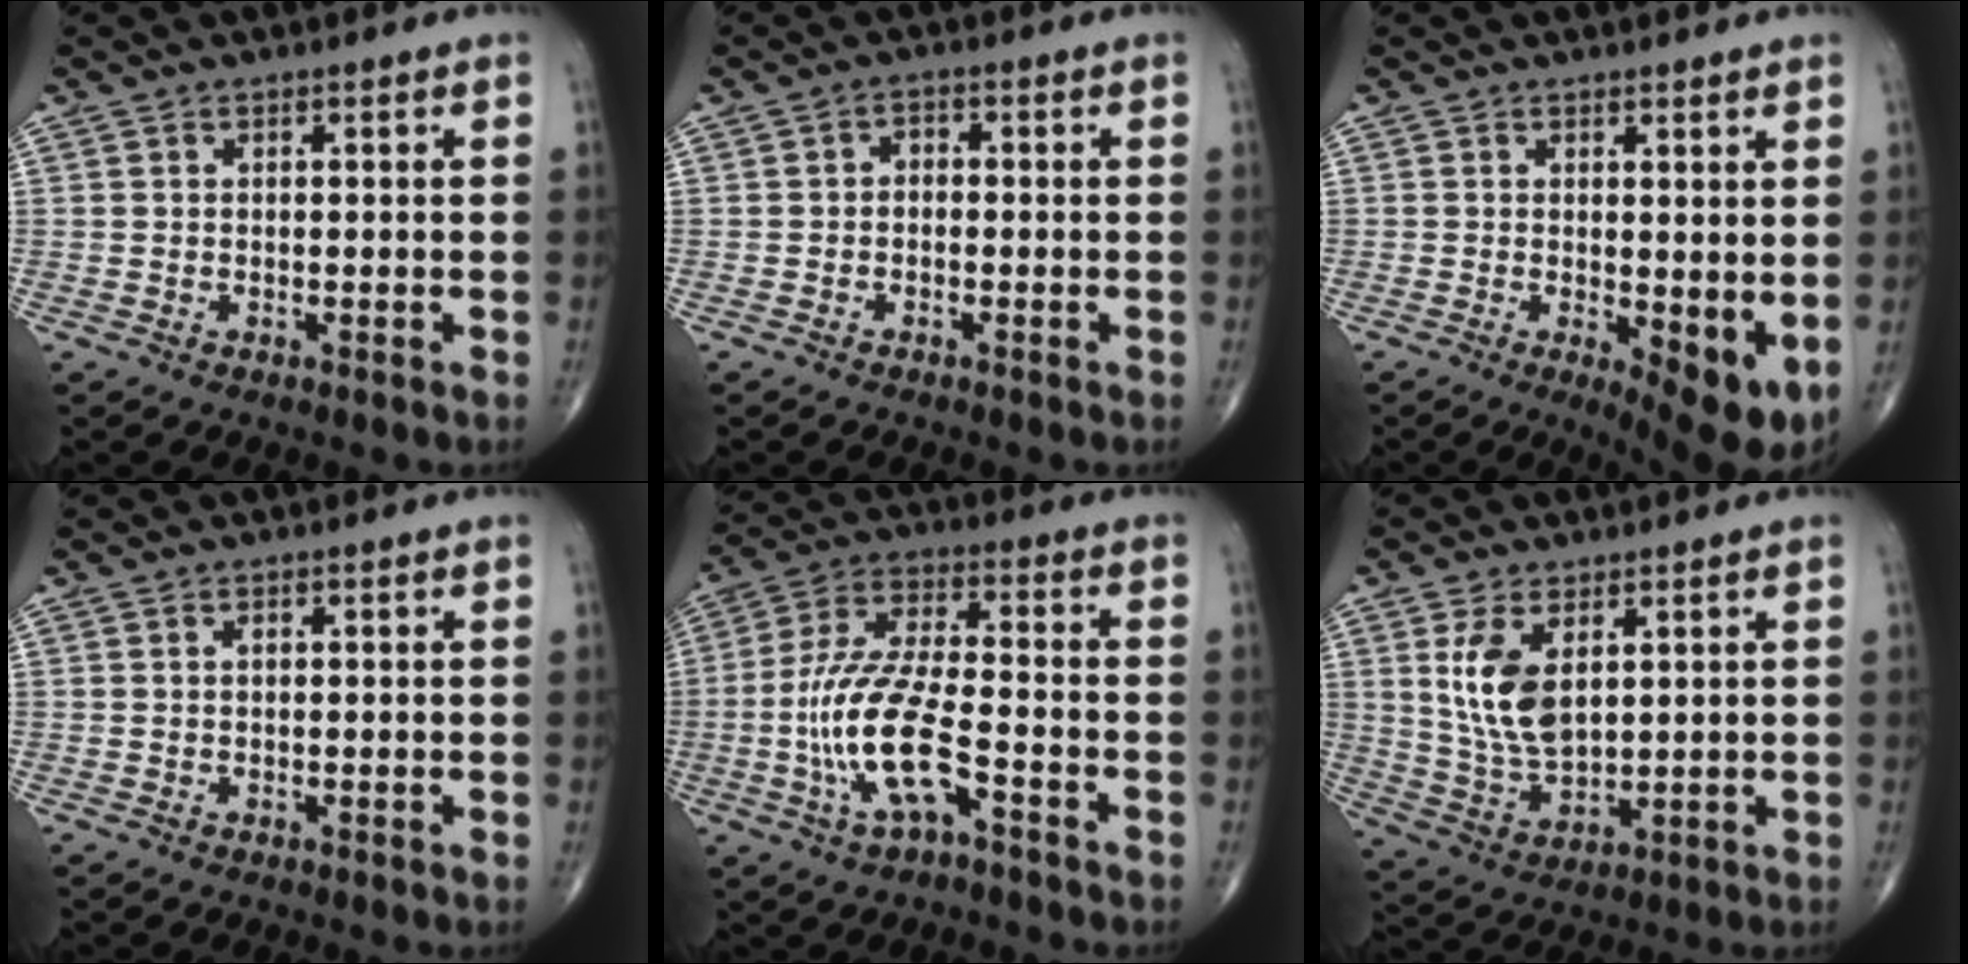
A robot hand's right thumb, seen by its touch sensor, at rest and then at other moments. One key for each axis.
{"total": 1.6, "fx": -0.5, "fy": 1.2, "fz": 1.0, "tx": -0.002, "ty": 0.010, "tz": -0.016}
{"total": 7.6, "fx": -0.6, "fy": 2.7, "fz": 7.1, "tx": -0.094, "ty": -0.020, "tz": -0.002}
{"total": 0.5, "fx": 0.1, "fy": 0.3, "fz": 0.4, "tx": -0.006, "ty": 0.001, "tz": 0.001}
{"total": 13.8, "fx": -4.9, "fy": 4.6, "fz": 12.1, "tx": -0.255, "ty": 0.037, "tz": -0.091}
{"total": 10.0, "fx": 3.0, "fy": 5.4, "fz": 7.8, "tx": -0.142, "ty": -0.017, "tz": 0.071}